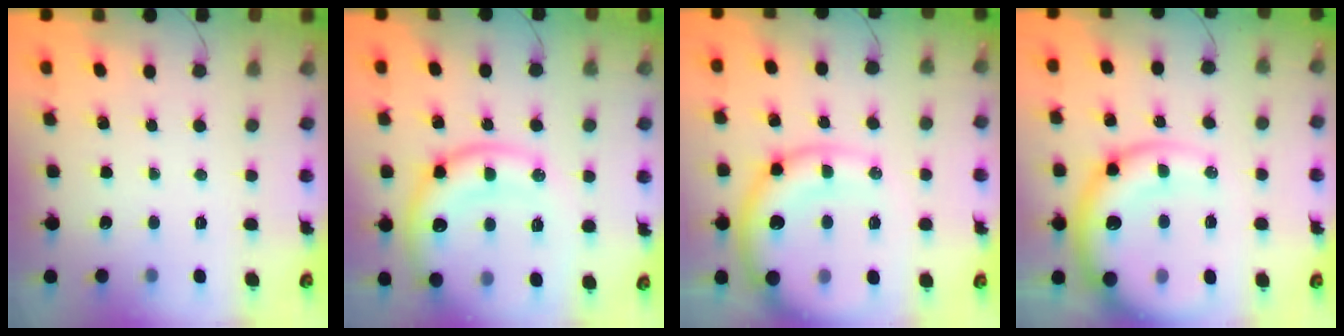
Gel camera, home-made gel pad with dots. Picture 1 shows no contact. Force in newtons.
{"total": 18.7, "press": 18.5, "slide": 2.2}
{"total": 16.7, "press": 16.3, "slide": 3.4}
{"total": 19.5, "press": 18.9, "slide": 4.5}